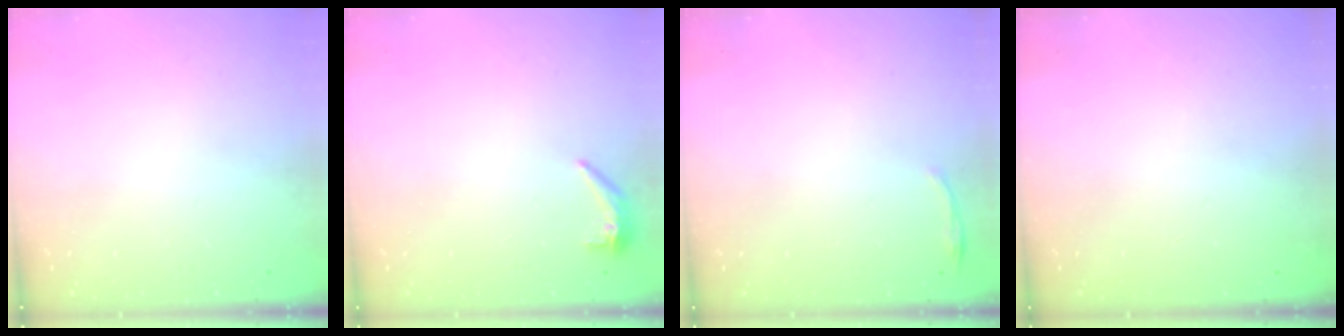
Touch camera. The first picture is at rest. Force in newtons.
{"total": 9.6, "press": 5.9, "slide": 7.6}
{"total": 3.0, "press": 2.9, "slide": 0.8}
{"total": 2.8, "press": 2.3, "slide": 1.7}